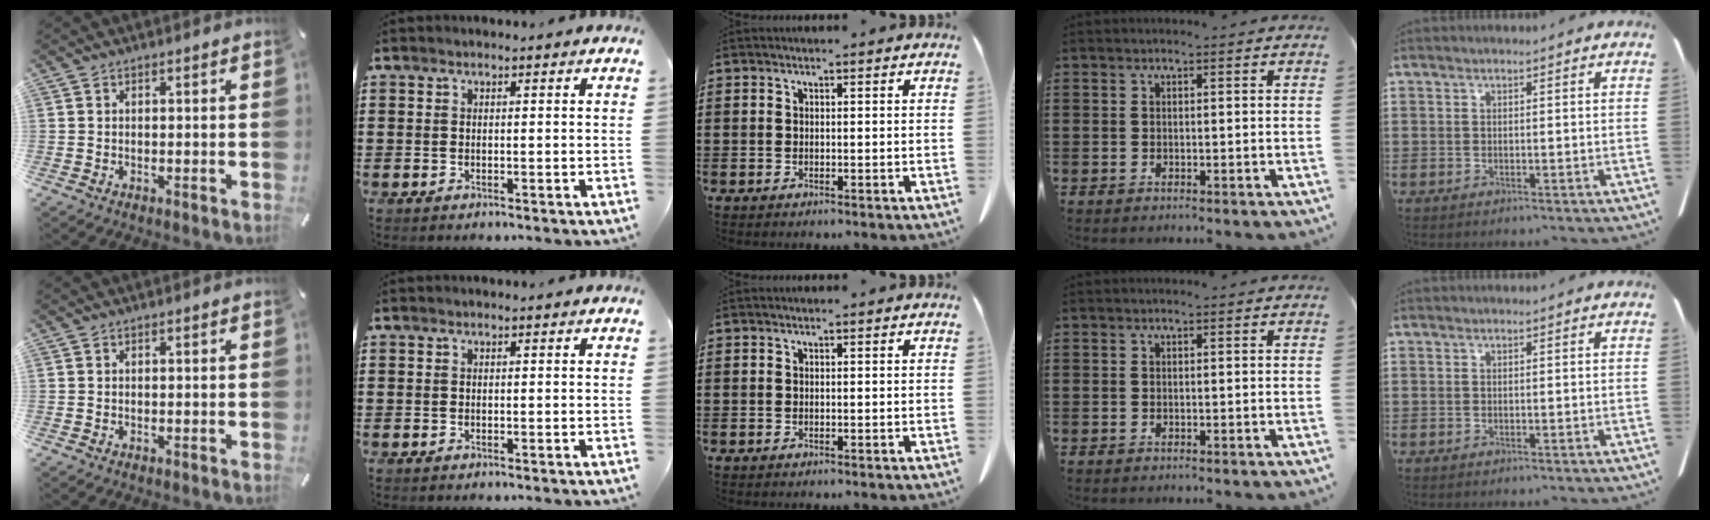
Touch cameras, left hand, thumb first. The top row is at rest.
{}